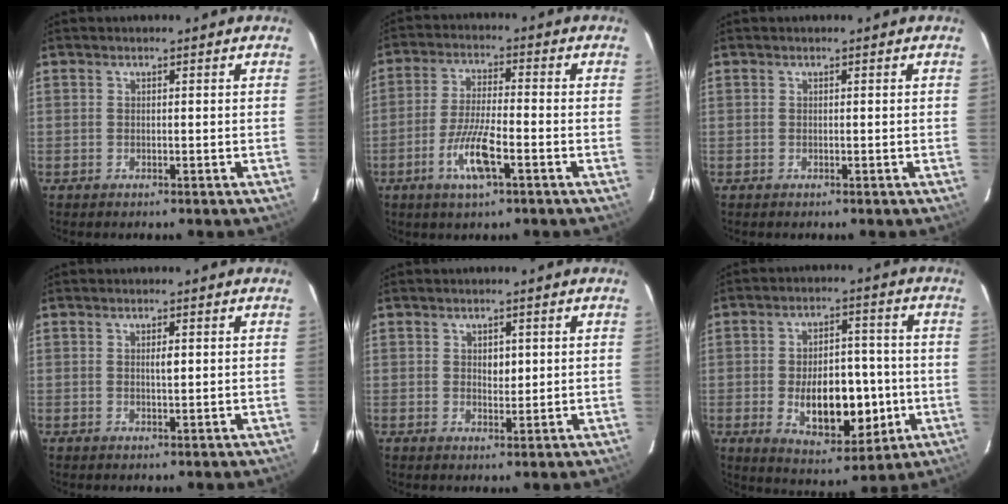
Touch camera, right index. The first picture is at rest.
{"total": 8.1, "force": [-3.5, 1.2, 7.2], "torque": [-0.145, -0.007, -0.065]}
{"total": 0.0}
{"total": 1.2, "force": [0.3, 0.2, 1.2], "torque": [-0.020, 0.001, 0.004]}
{"total": 2.3, "force": [0.6, 1.4, 1.7], "torque": [-0.023, -0.002, 0.010]}
{"total": 12.9, "force": [-2.4, 6.4, 10.9], "torque": [-0.174, 0.007, -0.025]}